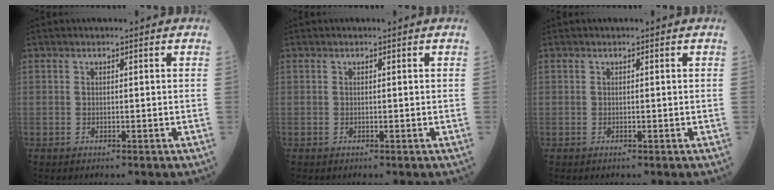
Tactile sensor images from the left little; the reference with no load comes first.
{"total": 0.0}
{"total": 0.0}